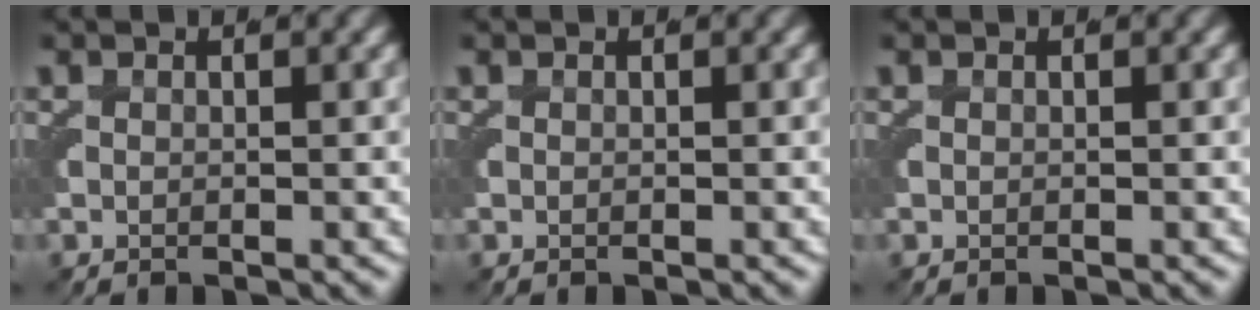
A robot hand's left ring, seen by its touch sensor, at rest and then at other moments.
{"total": 0.0}
{"total": 0.0}